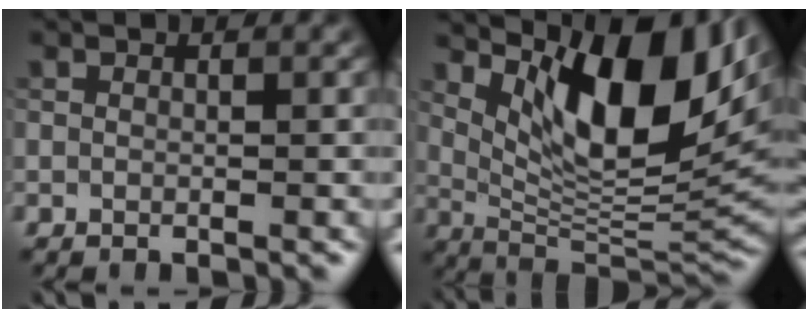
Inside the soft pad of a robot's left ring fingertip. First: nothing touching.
{"total": 11.7, "force": [4.6, 4.4, 9.9], "torque": [-0.152, -0.010, 0.092]}